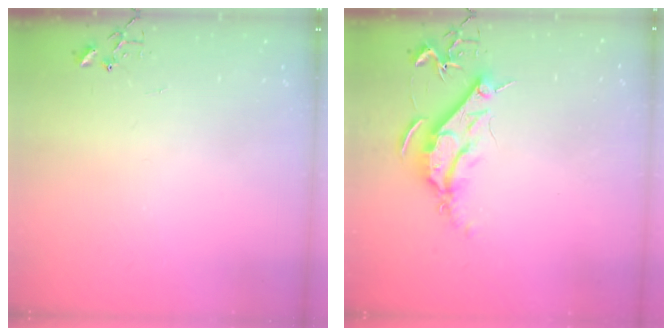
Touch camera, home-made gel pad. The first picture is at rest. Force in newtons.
{"total": 9.5, "press": 9.4, "slide": 1.0}